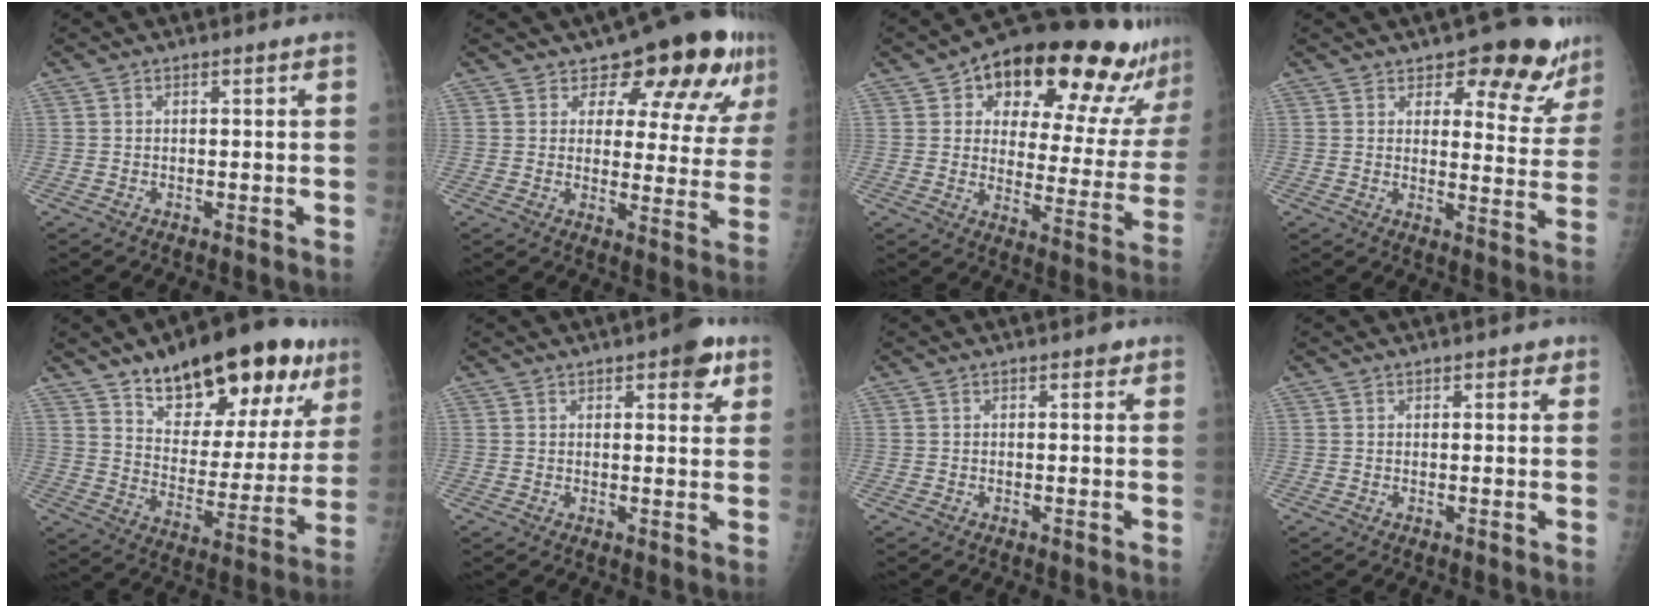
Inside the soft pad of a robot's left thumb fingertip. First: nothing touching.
{"total": 15.0, "force": [9.7, 6.9, 9.0], "torque": [-0.068, -0.055, 0.117]}
{"total": 24.7, "force": [16.5, 9.5, 15.8], "torque": [-0.178, -0.055, 0.222]}
{"total": 13.6, "force": [10.2, 6.0, 6.7], "torque": [-0.021, -0.065, 0.119]}
{"total": 26.0, "force": [15.8, 11.3, 17.3], "torque": [-0.208, -0.048, 0.240]}
{"total": 5.9, "force": [3.2, 2.4, 4.3], "torque": [-0.033, -0.010, 0.033]}
{"total": 1.0, "force": [0.5, 0.6, 0.6], "torque": [0.000, 0.000, 0.003]}
{"total": 1.7, "force": [1.1, 1.0, 0.9], "torque": [0.003, -0.002, 0.010]}